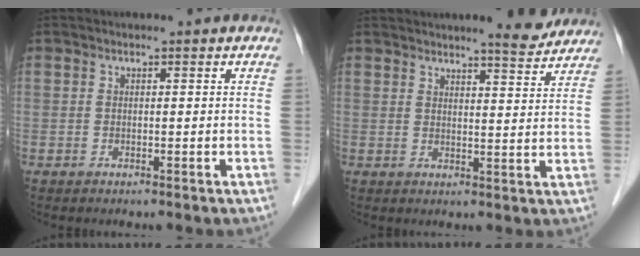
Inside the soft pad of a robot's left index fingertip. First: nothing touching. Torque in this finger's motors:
{"motor_torque": [1.06, -1.08, 0.40, 0.10]}